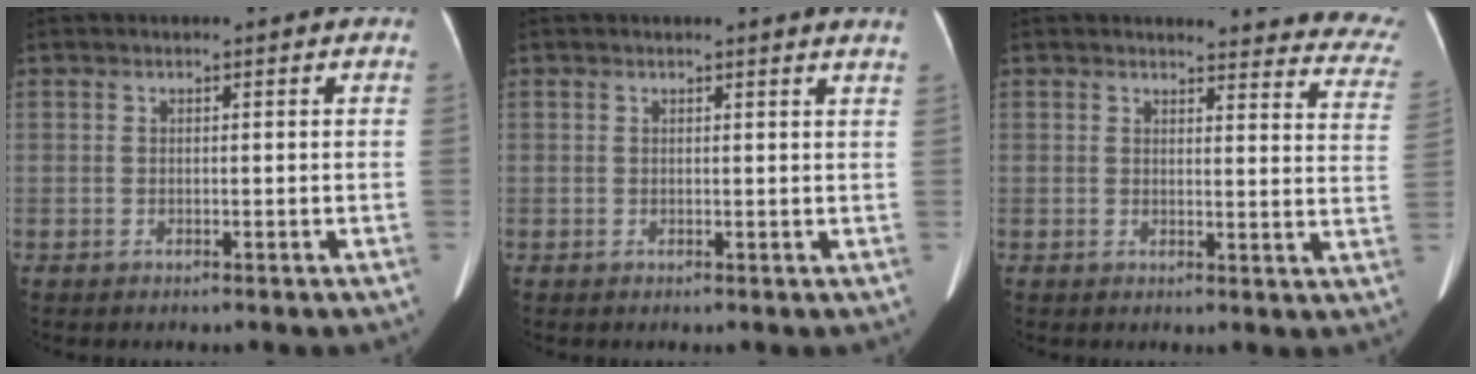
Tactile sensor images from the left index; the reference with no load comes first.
{"total": 3.3, "force": [3.1, -0.2, 0.9], "torque": [-0.013, -0.007, 0.017]}
{"total": 15.5, "force": [15.1, 1.9, 2.9], "torque": [0.003, -0.105, 0.127]}